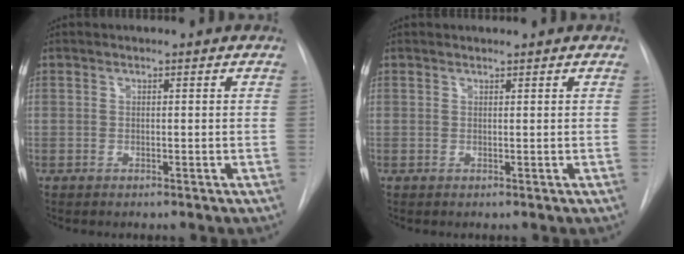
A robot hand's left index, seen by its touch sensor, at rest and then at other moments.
{"total": 0.6, "force": [0.5, -0.1, 0.0], "torque": [-0.003, 0.005, 0.013]}